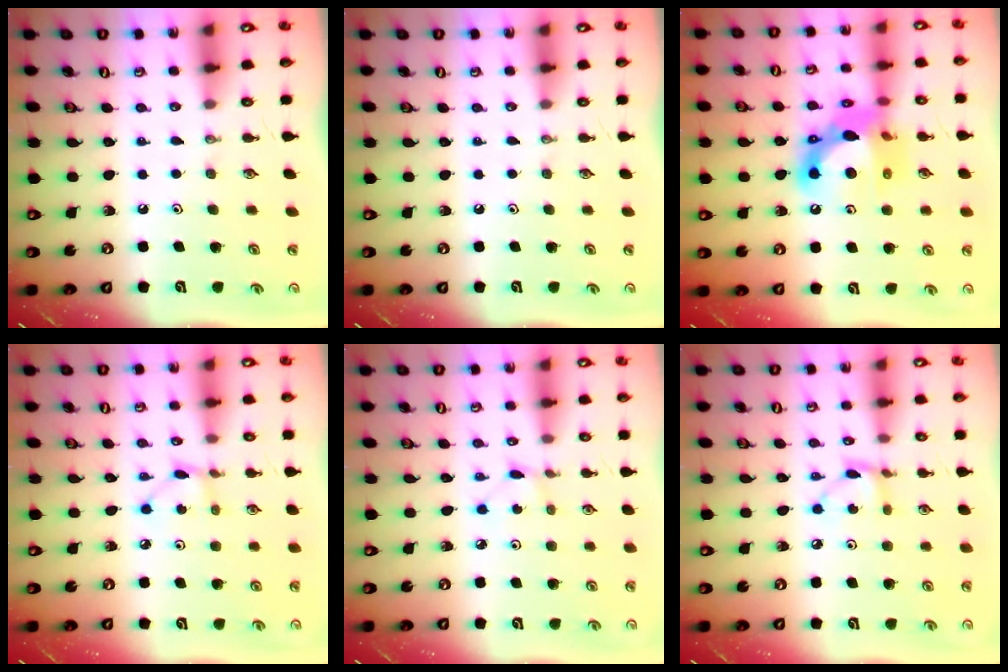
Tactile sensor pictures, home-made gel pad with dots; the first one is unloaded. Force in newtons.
{"total": 0.0}
{"total": 16.0, "press": 15.9, "slide": 1.2}
{"total": 3.8, "press": 3.8, "slide": 0.4}
{"total": 0.8, "press": 0.8, "slide": 0.1}
{"total": 4.3, "press": 4.3, "slide": 0.2}